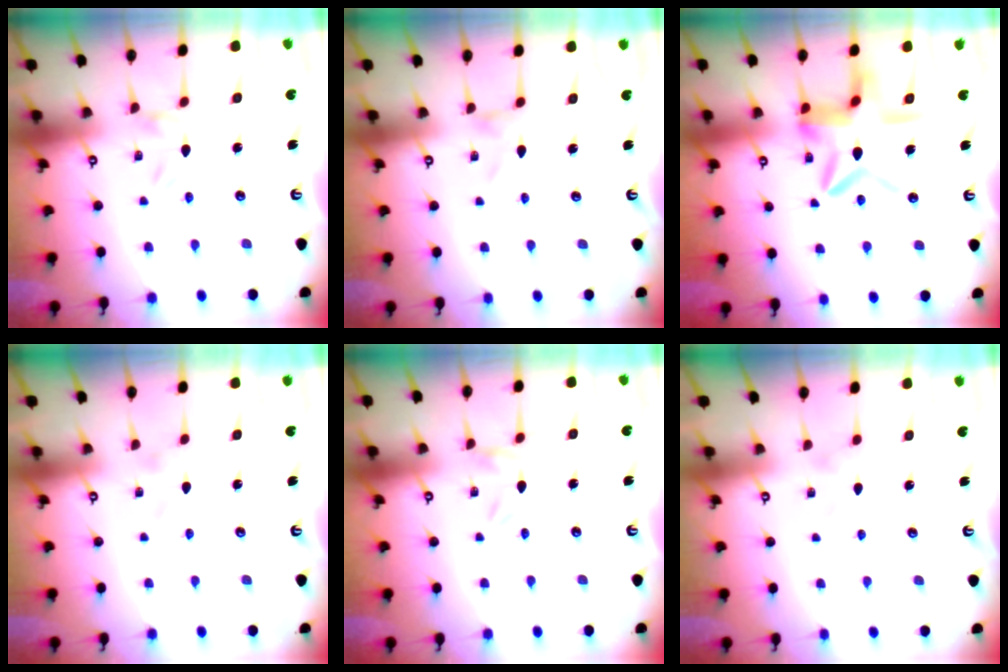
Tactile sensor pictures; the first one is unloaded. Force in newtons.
{"total": 0.0}
{"total": 13.1, "press": 13.0, "slide": 1.4}
{"total": 0.5, "press": 0.5, "slide": 0.1}
{"total": 0.0}
{"total": 0.0}